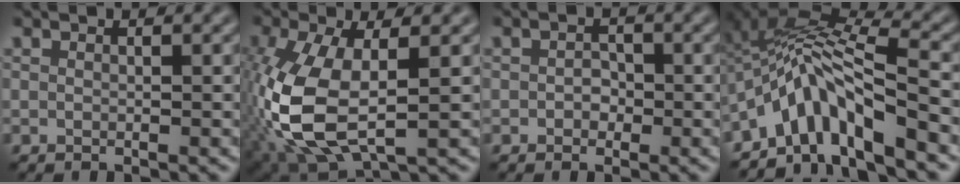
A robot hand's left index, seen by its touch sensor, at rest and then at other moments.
{"total": 10.7, "force": [-1.4, 5.3, 9.2], "torque": [-0.226, -0.013, -0.028]}
{"total": 1.3, "force": [-0.3, 1.1, 0.6], "torque": [-0.009, -0.002, -0.008]}
{"total": 7.9, "force": [-4.7, 2.3, 6.0], "torque": [-0.093, 0.011, -0.096]}